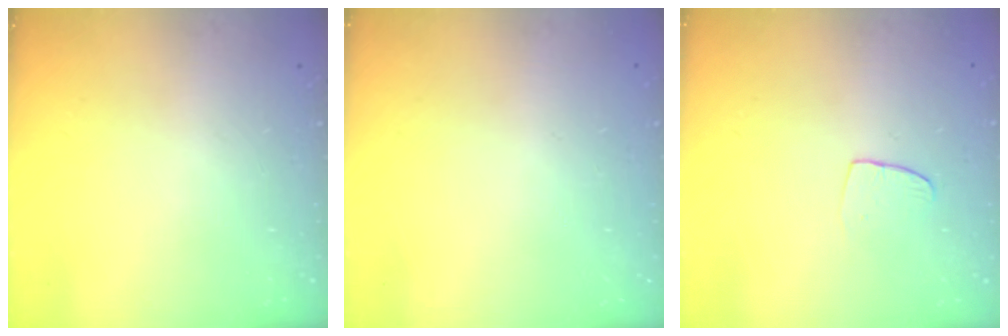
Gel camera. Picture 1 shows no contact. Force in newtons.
{"total": 0.0}
{"total": 5.8, "press": 5.7, "slide": 0.4}